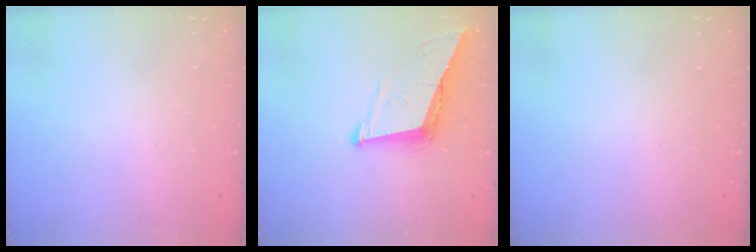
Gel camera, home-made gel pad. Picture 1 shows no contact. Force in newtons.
{"total": 9.1, "press": 8.7, "slide": 2.6}
{"total": 0.0}